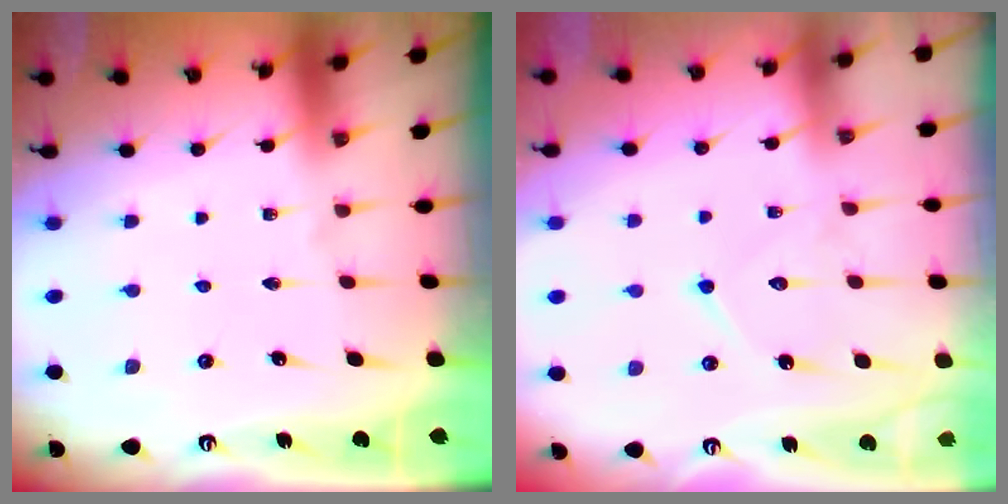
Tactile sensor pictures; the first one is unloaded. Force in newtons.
{"total": 9.7, "press": 9.7, "slide": 0.9}